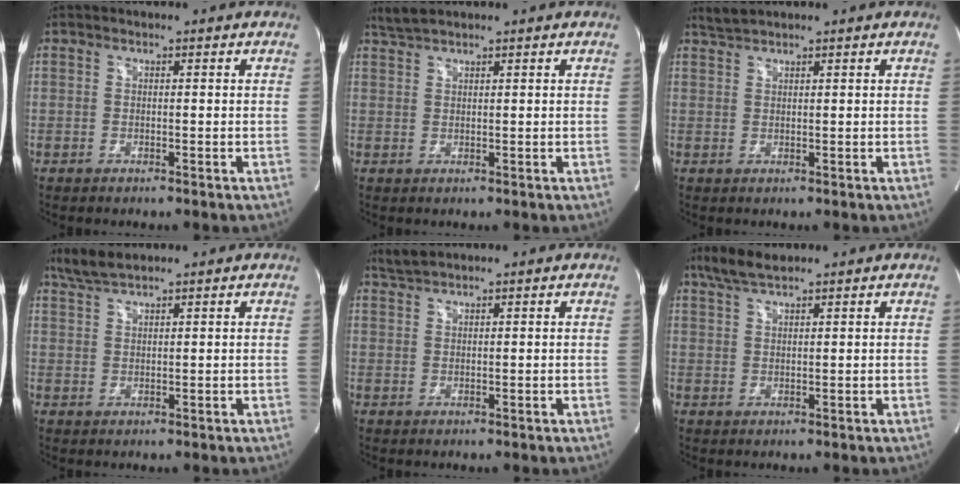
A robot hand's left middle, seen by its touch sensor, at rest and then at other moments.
{"total": 2.2, "force": [2.1, 0.0, 0.7], "torque": [-0.020, 0.014, 0.045]}
{"total": 1.8, "force": [1.7, -0.1, 0.3], "torque": [-0.011, 0.011, 0.041]}
{"total": 3.6, "force": [3.2, 0.3, 1.7], "torque": [-0.044, 0.013, 0.069]}
{"total": 2.0, "force": [1.9, 0.0, 0.5], "torque": [-0.015, 0.013, 0.044]}
{"total": 4.6, "force": [3.6, 0.9, 2.6], "torque": [-0.061, 0.017, 0.073]}